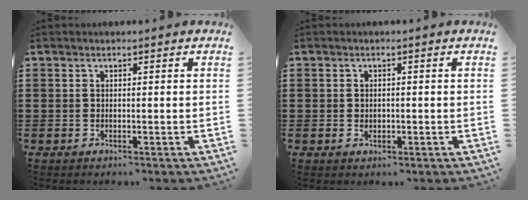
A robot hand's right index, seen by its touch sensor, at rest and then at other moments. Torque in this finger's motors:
{"motor_torque": [-0.27, 0.28, 0.03, 0.01]}